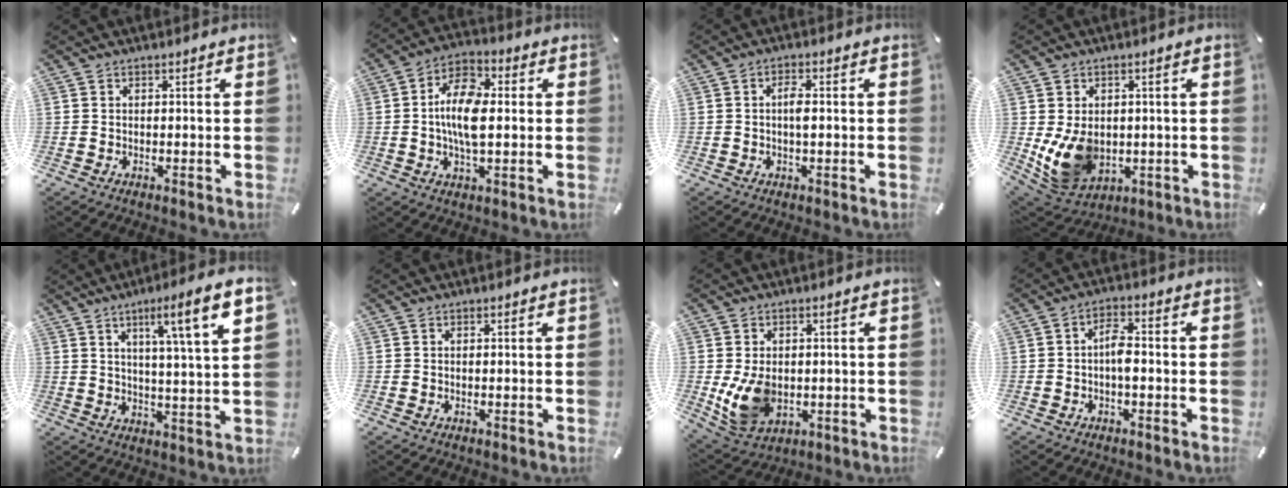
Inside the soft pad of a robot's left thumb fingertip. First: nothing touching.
{"total": 11.3, "force": [0.1, 5.9, 9.6], "torque": [-0.197, 0.003, -0.002]}
{"total": 3.0, "force": [-0.1, 1.1, 2.8], "torque": [-0.056, 0.004, -0.004]}
{"total": 11.5, "force": [-1.0, 9.0, 7.1], "torque": [-0.149, -0.006, -0.013]}
{"total": 10.6, "force": [5.2, 0.0, 9.2], "torque": [-0.144, -0.025, 0.074]}
{"total": 0.0}
{"total": 9.7, "force": [-1.0, 7.1, 6.5], "torque": [-0.138, -0.004, -0.014]}
{"total": 4.7, "force": [-0.9, 2.2, 4.1], "torque": [-0.072, 0.013, -0.016]}